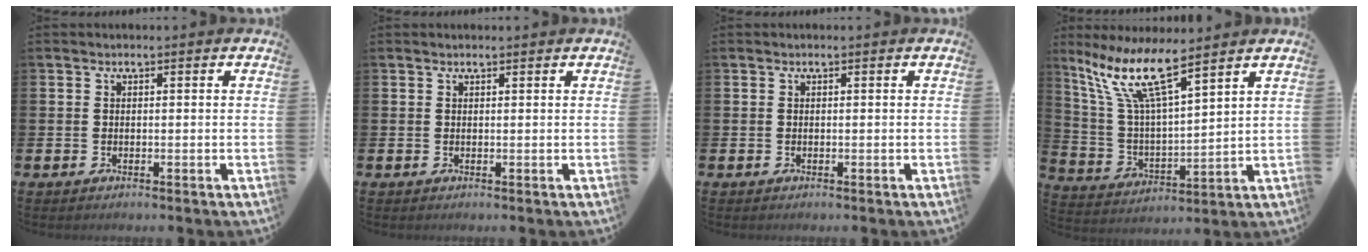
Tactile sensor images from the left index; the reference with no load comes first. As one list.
[{"total": 0.5, "force": [0.5, 0.1, 0.1], "torque": [0.003, -0.002, 0.008]}, {"total": 0.0}, {"total": 10.8, "force": [8.2, 2.0, 6.7], "torque": [-0.159, -0.034, 0.142]}]